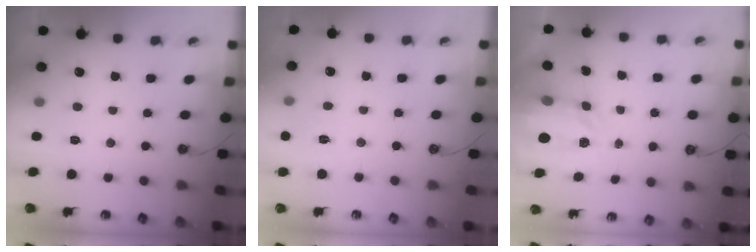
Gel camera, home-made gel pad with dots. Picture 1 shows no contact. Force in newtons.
{"total": 5.7, "press": 5.7, "slide": 0.7}
{"total": 3.8, "press": 3.7, "slide": 0.6}